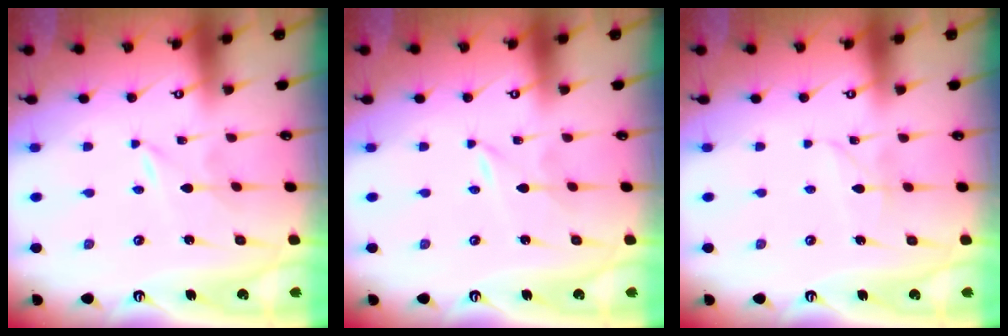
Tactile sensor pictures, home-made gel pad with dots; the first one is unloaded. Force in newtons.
{"total": 0.0}
{"total": 2.6, "press": 2.6, "slide": 0.3}